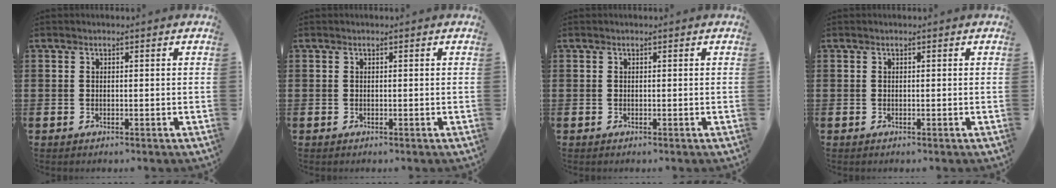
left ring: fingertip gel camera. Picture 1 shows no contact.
{"total": 0.0}
{"total": 0.0}
{"total": 0.0}